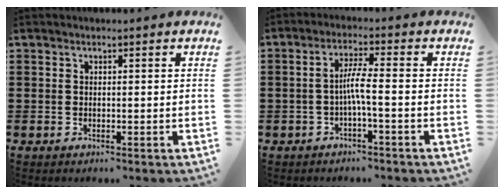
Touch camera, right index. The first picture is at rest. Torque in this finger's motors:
{"motor_torque": [0.53, -0.36, 0.14, 0.08]}